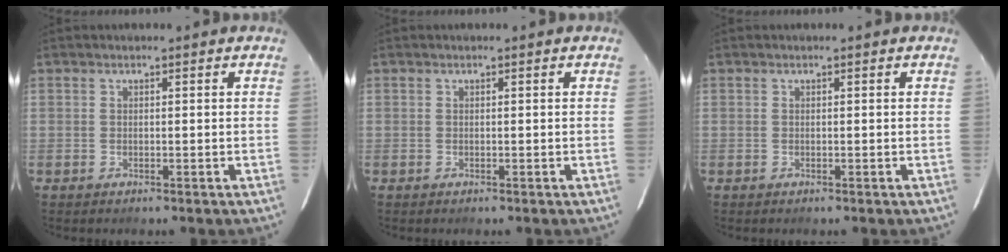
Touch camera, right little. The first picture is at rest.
{"total": 0.0}
{"total": 0.0}